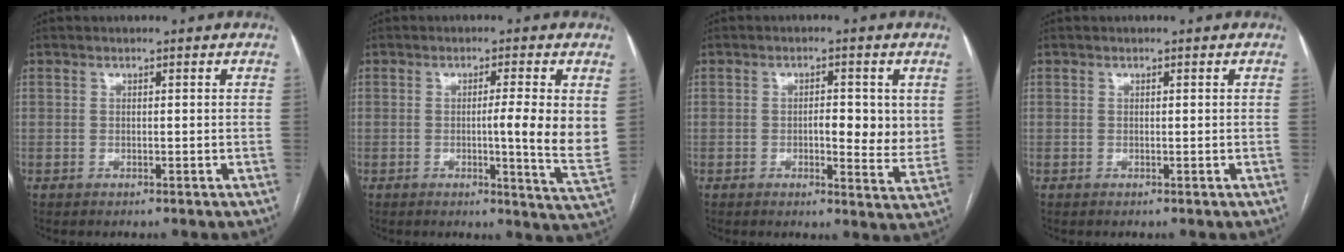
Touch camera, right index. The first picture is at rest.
{"total": 7.8, "force": [0.7, -0.7, 7.7], "torque": [-0.099, -0.013, 0.005]}
{"total": 6.2, "force": [0.7, 2.2, 5.7], "torque": [-0.070, -0.008, 0.006]}
{"total": 0.0}